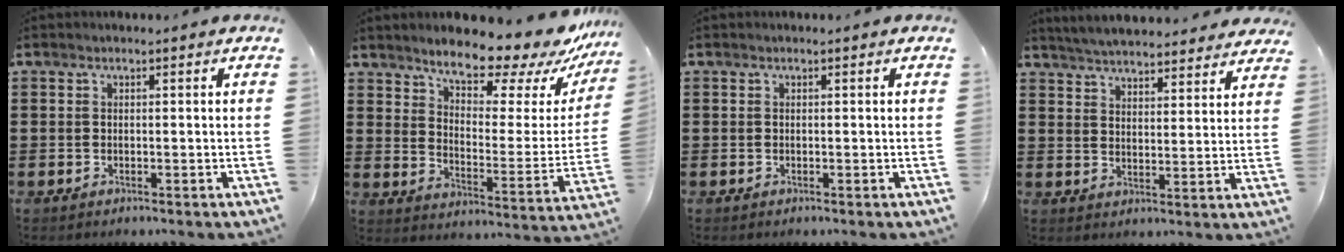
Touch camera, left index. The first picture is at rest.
{"total": 10.1, "force": [9.1, 2.3, 3.7], "torque": [-0.075, -0.073, 0.155]}
{"total": 0.0}
{"total": 5.0, "force": [5.0, 0.0, 0.3], "torque": [-0.028, -0.026, 0.089]}